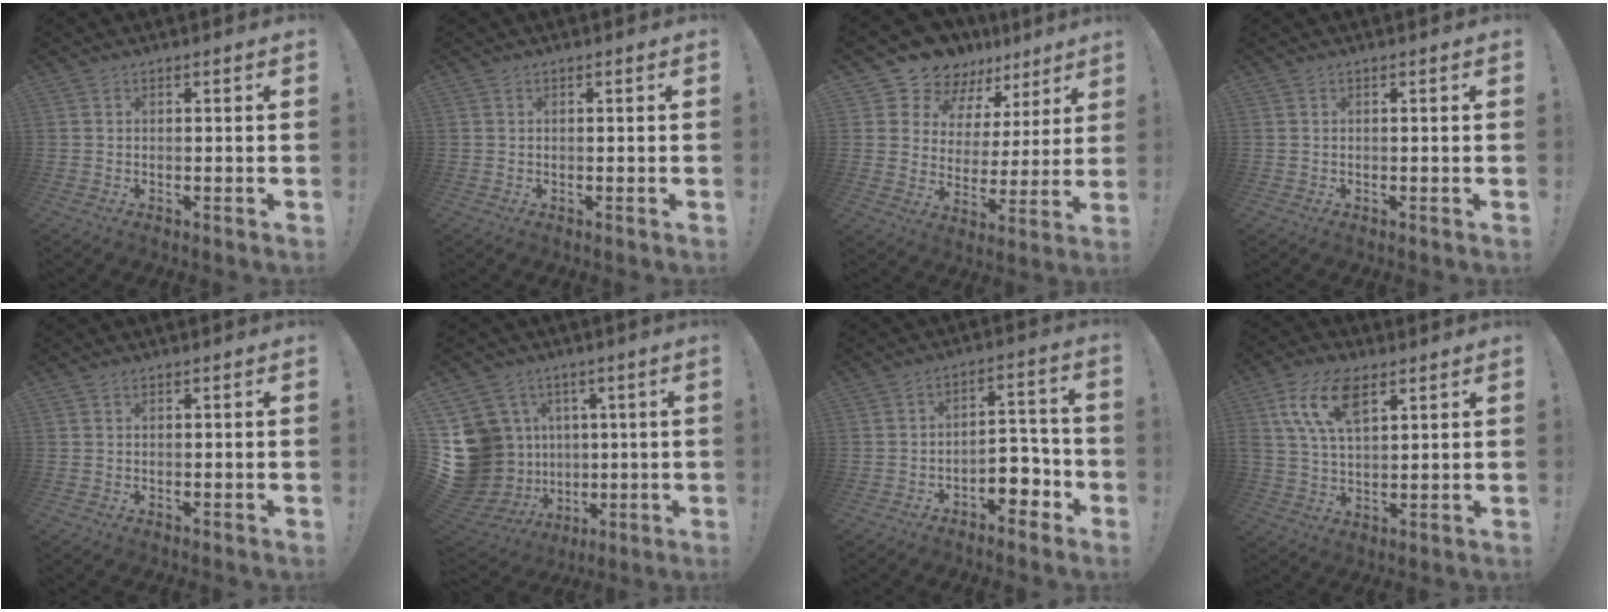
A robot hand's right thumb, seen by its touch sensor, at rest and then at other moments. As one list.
[{"total": 0.0}, {"total": 12.9, "force": [11.1, 6.3, 1.9], "torque": [-0.060, -0.093, 0.211]}, {"total": 0.0}, {"total": 0.0}, {"total": 18.4, "force": [1.0, 16.4, 8.3], "torque": [-0.182, -0.012, 0.060]}, {"total": 8.4, "force": [-4.4, 5.2, 5.0], "torque": [-0.048, 0.024, -0.072]}, {"total": 13.3, "force": [6.5, 6.7, 9.5], "torque": [-0.189, -0.010, 0.119]}]